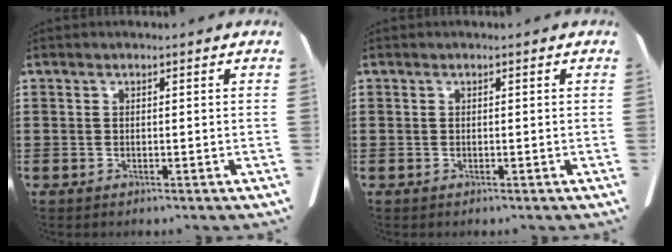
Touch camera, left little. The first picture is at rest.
{"total": 0.0}